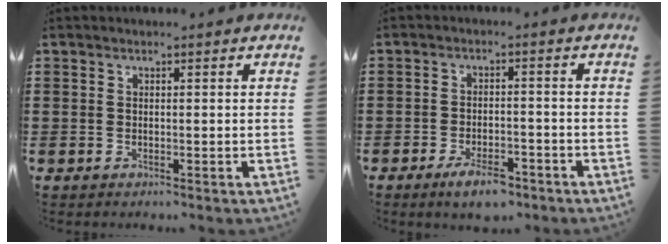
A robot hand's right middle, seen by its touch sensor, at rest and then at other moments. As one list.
[{"total": 4.5, "force": [-3.2, 1.4, 2.9], "torque": [-0.051, 0.006, -0.059]}]